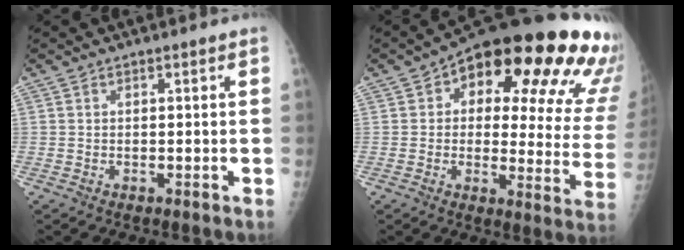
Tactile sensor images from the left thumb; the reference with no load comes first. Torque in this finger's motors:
{"motor_torque": [0.32, 0.43, 1.56, -1.21, 0.29]}